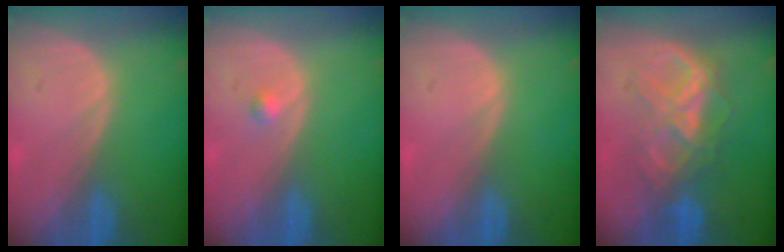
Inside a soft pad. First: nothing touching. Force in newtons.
{"total": 0.8, "press": 0.8, "slide": 0.1}
{"total": 0.0}
{"total": 7.3, "press": 7.3, "slide": 0.3}